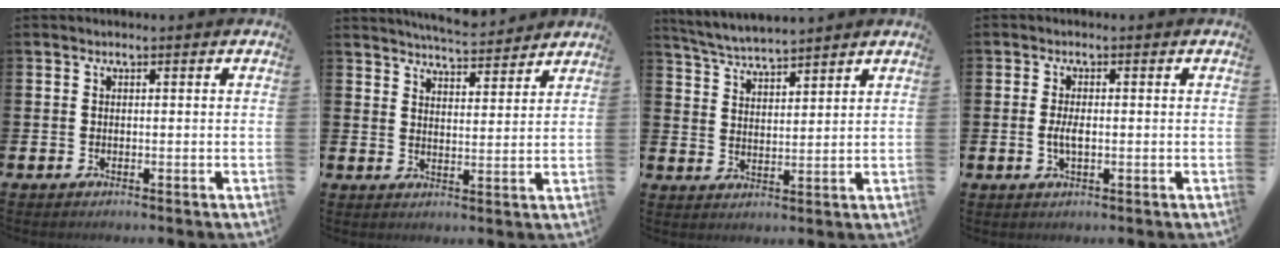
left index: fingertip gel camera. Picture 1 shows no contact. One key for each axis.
{"total": 5.4, "fx": 5.4, "fy": 0.1, "fz": 0.3, "tx": -0.018, "ty": -0.033, "tz": 0.098}
{"total": 4.8, "fx": 4.8, "fy": 0.2, "fz": 0.5, "tx": -0.030, "ty": -0.027, "tz": 0.084}
{"total": 2.6, "fx": -0.2, "fy": 1.0, "fz": 2.4, "tx": -0.040, "ty": -0.001, "tz": -0.005}